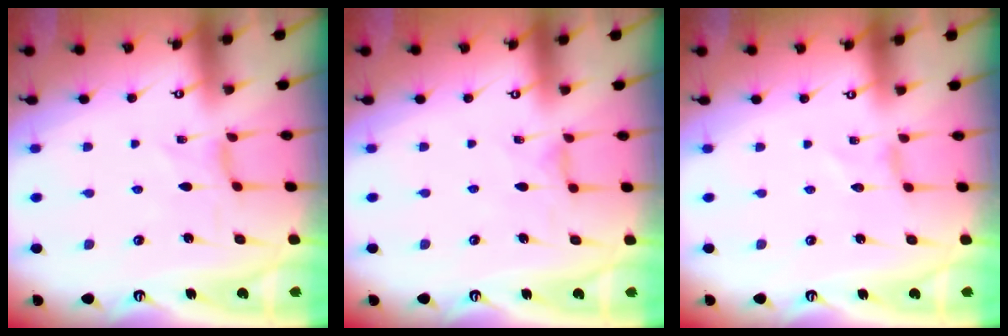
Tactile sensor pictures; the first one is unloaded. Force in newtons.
{"total": 1.2, "press": 1.2, "slide": 0.3}
{"total": 0.0}